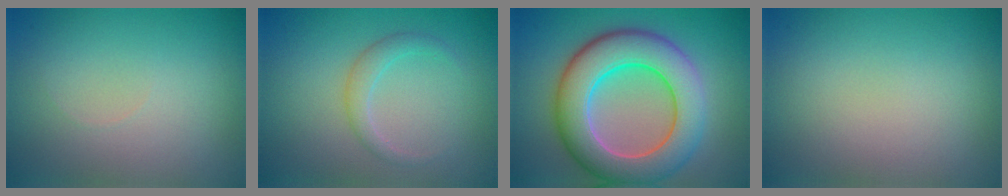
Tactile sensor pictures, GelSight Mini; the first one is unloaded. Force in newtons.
{"total": 1.6, "press": 1.6, "slide": 0.1}
{"total": 9.7, "press": 9.7, "slide": 0.3}
{"total": 0.0}